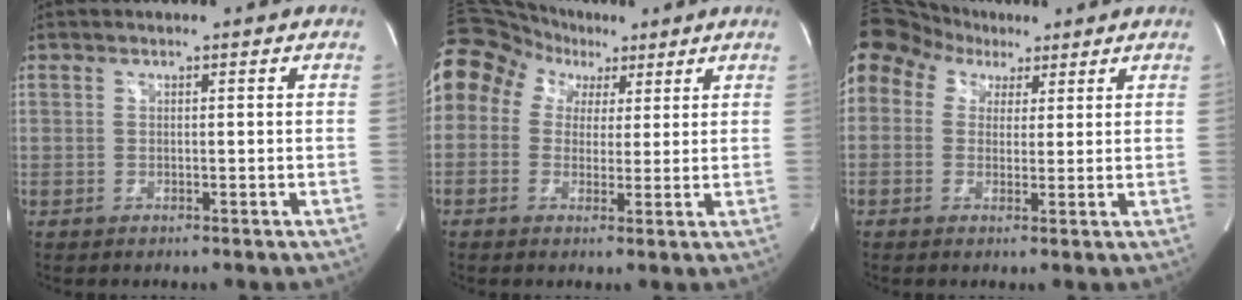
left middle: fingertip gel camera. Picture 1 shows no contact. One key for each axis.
{"total": 14.0, "fx": 6.1, "fy": 11.4, "fz": 5.4, "tx": -0.126, "ty": 0.088, "tz": 0.110}
{"total": 19.5, "fx": 9.3, "fy": 15.1, "fz": 8.2, "tx": -0.254, "ty": 0.115, "tz": 0.177}